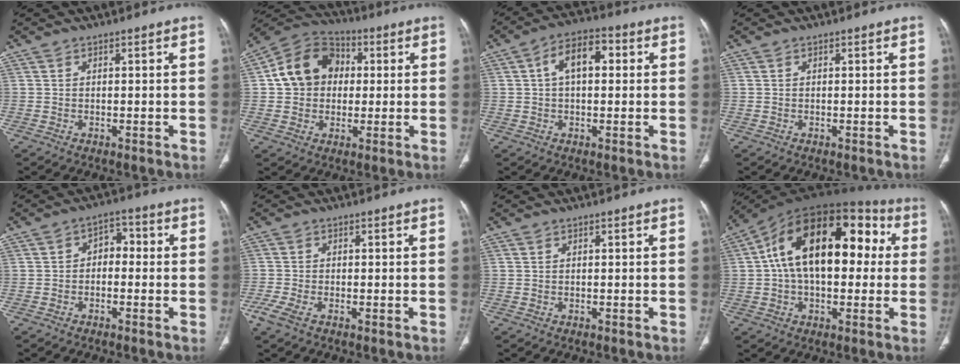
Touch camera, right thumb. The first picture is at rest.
{"total": 12.7, "force": [1.6, 10.1, 7.5], "torque": [-0.110, 0.023, 0.016]}
{"total": 8.5, "force": [1.8, 4.8, 6.9], "torque": [-0.108, 0.026, 0.022]}
{"total": 0.0}
{"total": 4.4, "force": [-0.5, 3.1, 3.1], "torque": [-0.028, 0.024, -0.021]}
{"total": 3.1, "force": [-1.6, 1.0, 2.5], "torque": [-0.073, -0.004, -0.039]}
{"total": 0.0}
{"total": 22.8, "force": [3.2, 13.0, 18.5], "torque": [-0.274, 0.052, 0.038]}